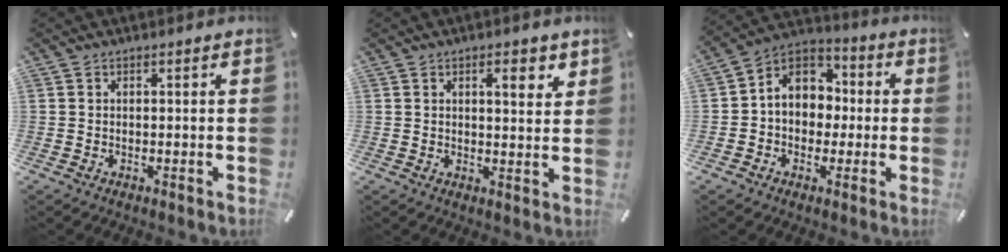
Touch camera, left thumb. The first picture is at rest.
{"total": 4.6, "force": [2.3, 1.6, 3.6], "torque": [-0.044, -0.008, 0.032]}
{"total": 9.4, "force": [0.3, 8.7, 3.6], "torque": [-0.080, 0.004, 0.002]}